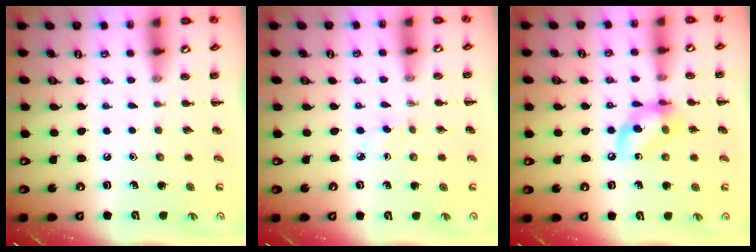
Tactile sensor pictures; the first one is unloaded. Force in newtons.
{"total": 2.3, "press": 2.1, "slide": 0.9}
{"total": 11.8, "press": 11.6, "slide": 2.4}